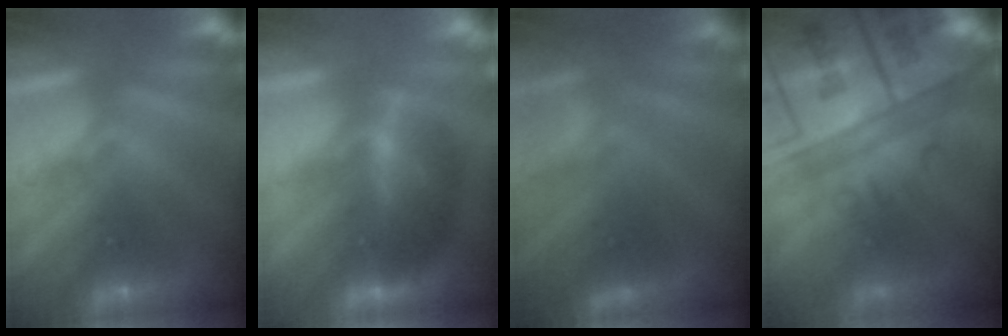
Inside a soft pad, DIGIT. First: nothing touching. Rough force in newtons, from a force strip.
{"total": 7.8}
{"total": 4.4}
{"total": 10.2}